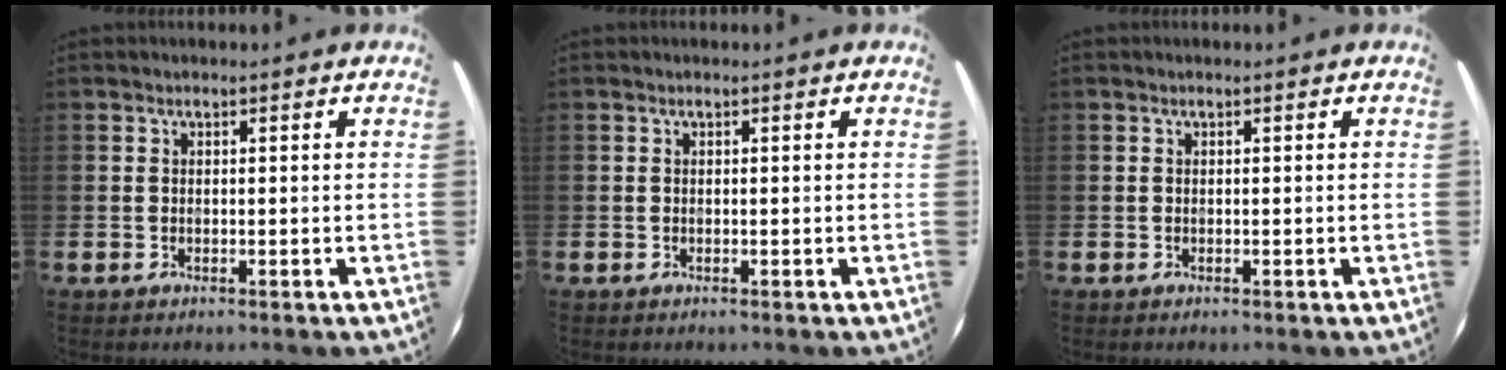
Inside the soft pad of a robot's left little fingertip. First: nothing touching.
{"total": 0.0}
{"total": 0.0}